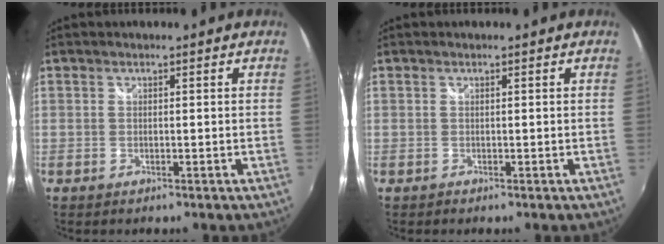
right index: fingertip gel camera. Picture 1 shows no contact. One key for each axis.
{"total": 0.0}